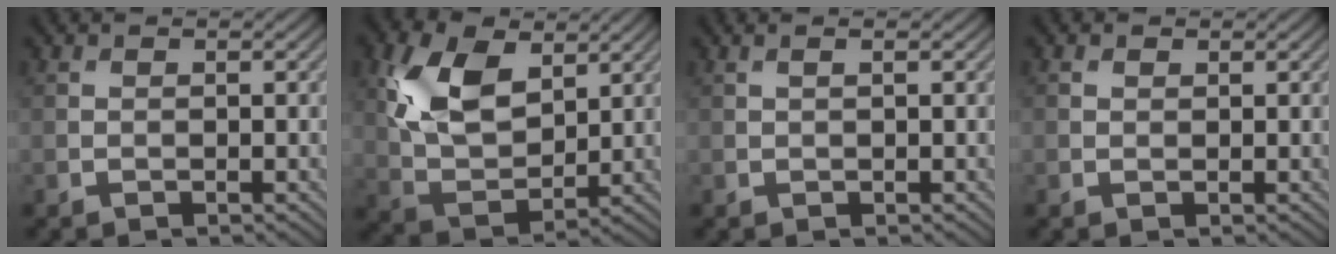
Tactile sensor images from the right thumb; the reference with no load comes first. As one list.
[{"total": 10.7, "force": [4.0, 6.3, 7.6], "torque": [-0.177, 0.004, 0.079]}, {"total": 0.6, "force": [0.3, 0.0, 0.6], "torque": [-0.014, 0.006, 0.005]}, {"total": 0.6, "force": [0.4, 0.4, 0.1], "torque": [-0.001, -0.002, 0.008]}]